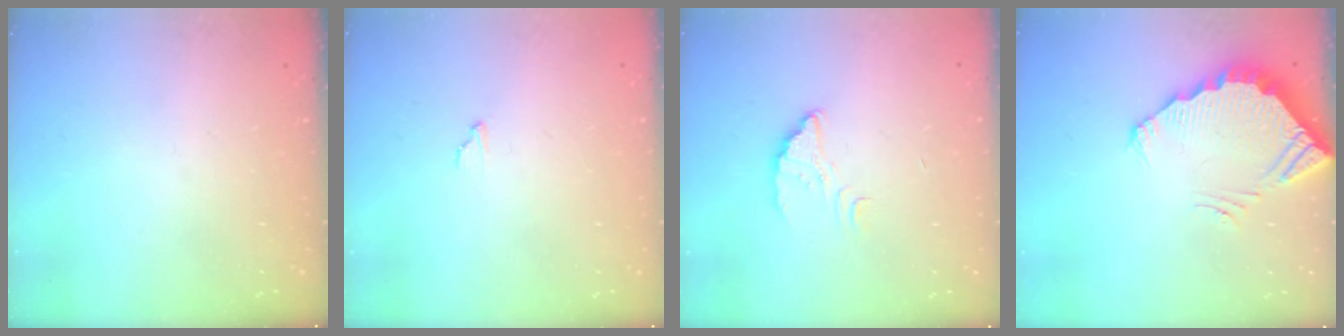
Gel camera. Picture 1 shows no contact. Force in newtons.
{"total": 2.3, "press": 2.3, "slide": 0.1}
{"total": 2.4, "press": 2.4, "slide": 0.1}
{"total": 3.9, "press": 3.9, "slide": 0.3}